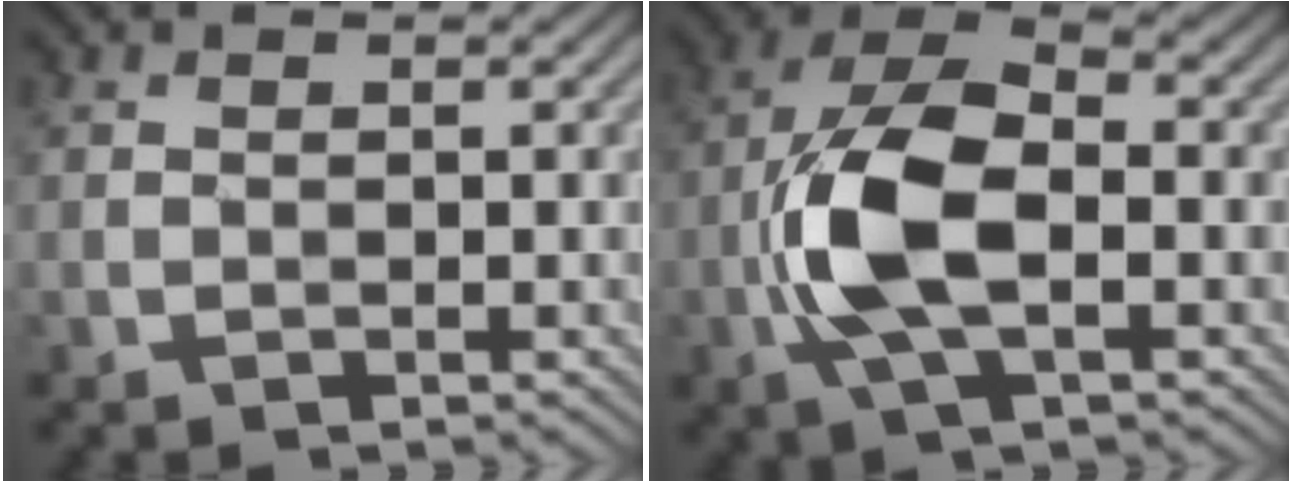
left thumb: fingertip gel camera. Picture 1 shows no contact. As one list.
[{"total": 10.4, "force": [-2.2, 4.7, 9.0], "torque": [-0.198, 0.012, -0.048]}]